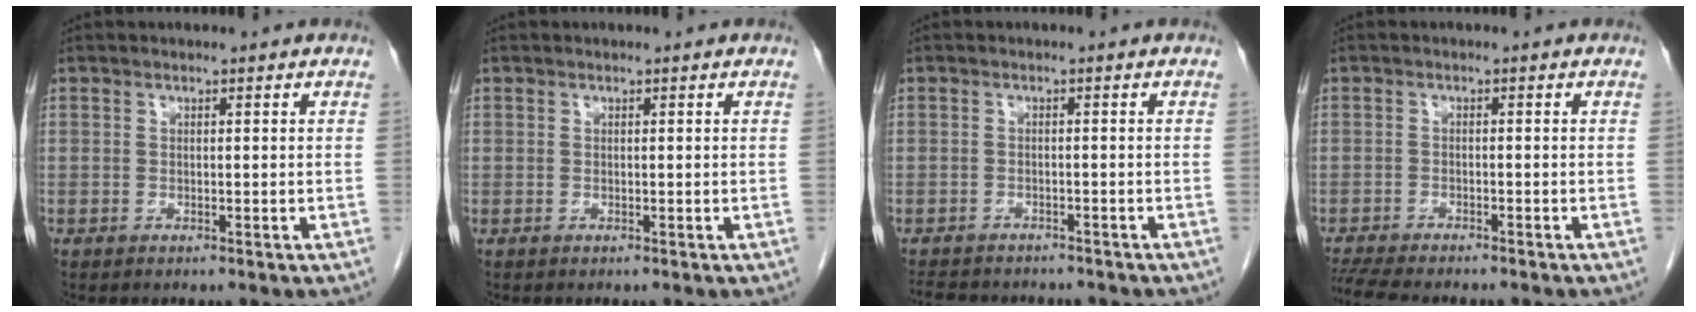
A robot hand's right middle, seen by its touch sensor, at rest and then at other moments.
{"total": 0.0}
{"total": 9.3, "force": [-8.2, 2.9, 3.1], "torque": [-0.065, -0.005, -0.109]}
{"total": 9.5, "force": [-8.4, 1.3, 4.2], "torque": [-0.071, -0.011, -0.129]}